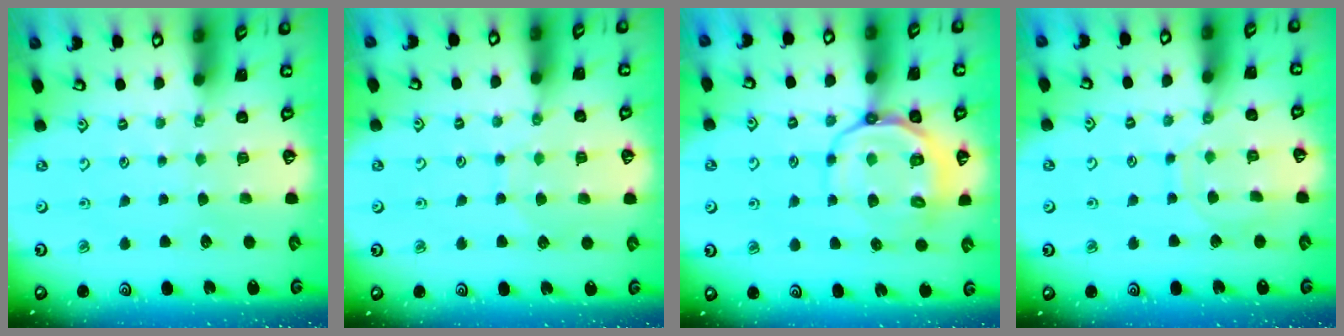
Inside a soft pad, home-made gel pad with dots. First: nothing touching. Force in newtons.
{"total": 6.0, "press": 6.0, "slide": 0.6}
{"total": 12.1, "press": 12.0, "slide": 2.0}
{"total": 8.6, "press": 8.5, "slide": 0.9}